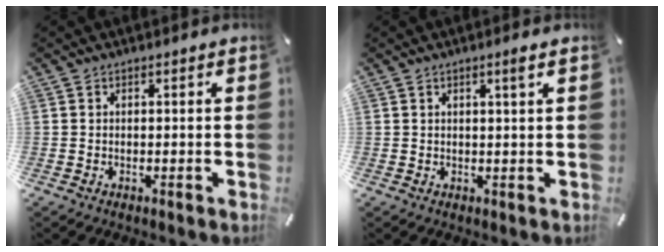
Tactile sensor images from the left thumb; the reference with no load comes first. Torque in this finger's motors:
{"motor_torque": [0.17, -0.21, 0.11, 0.14, -0.01]}